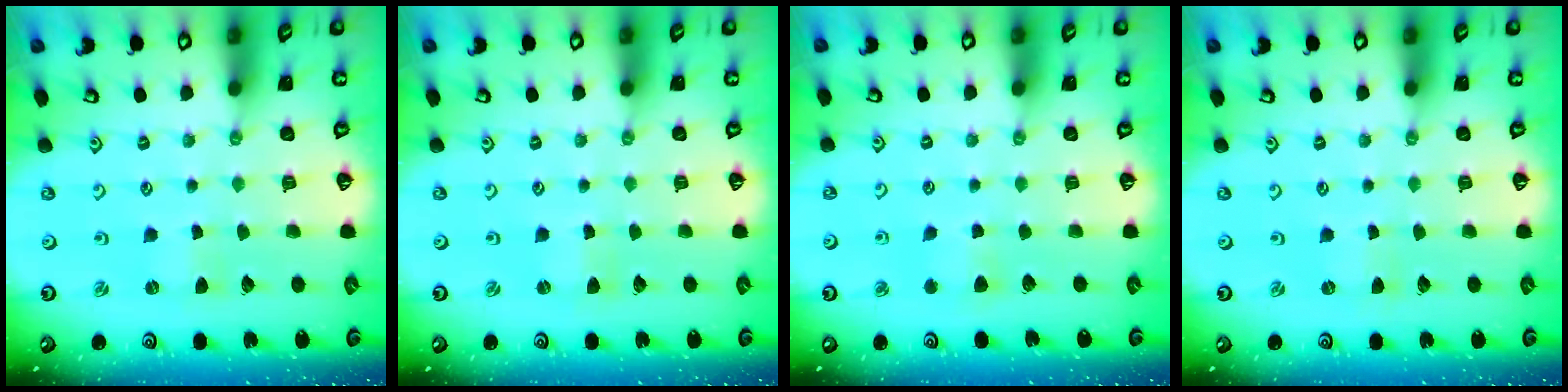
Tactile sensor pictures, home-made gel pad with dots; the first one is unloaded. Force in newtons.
{"total": 0.0}
{"total": 3.8, "press": 3.7, "slide": 0.7}
{"total": 0.0}